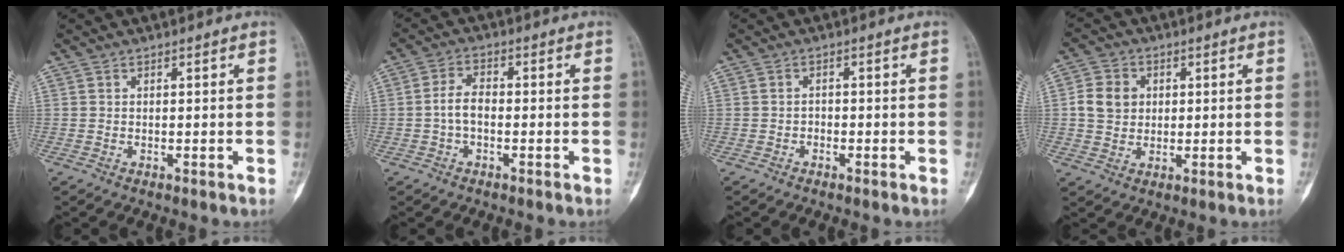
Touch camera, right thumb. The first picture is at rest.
{"total": 3.9, "force": [-0.9, 2.2, 3.1], "torque": [-0.056, 0.019, -0.023]}
{"total": 1.1, "force": [-0.7, 0.7, 0.3], "torque": [0.002, 0.004, -0.018]}
{"total": 6.5, "force": [0.9, 5.5, 3.2], "torque": [-0.043, 0.003, 0.014]}